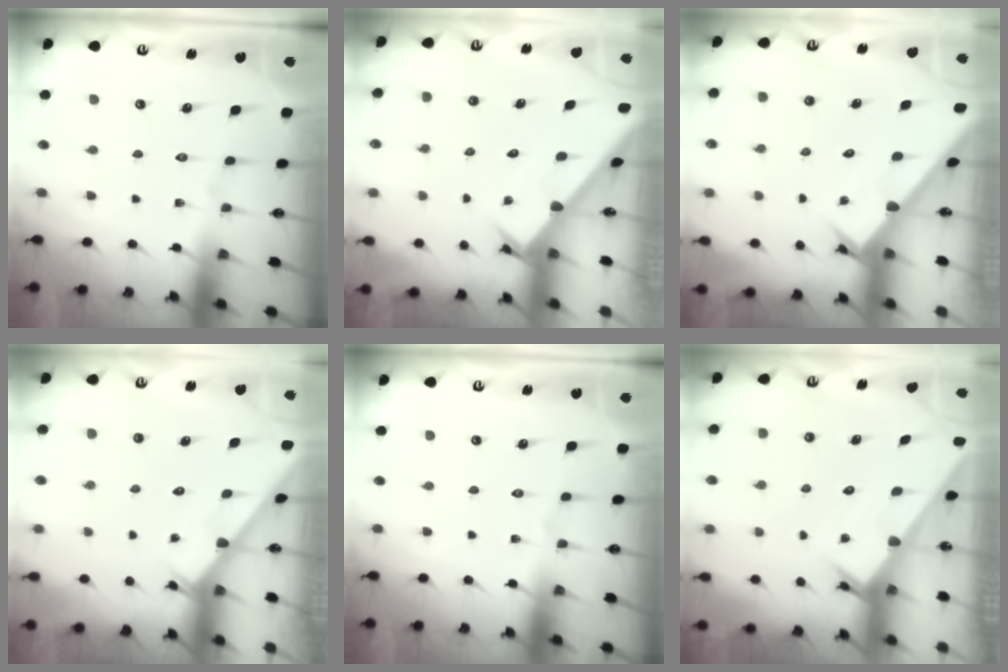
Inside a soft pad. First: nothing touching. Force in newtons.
{"total": 2.4, "press": 2.4, "slide": 0.1}
{"total": 2.5, "press": 2.5, "slide": 0.3}
{"total": 2.4, "press": 2.4, "slide": 0.2}
{"total": 0.0}
{"total": 2.5, "press": 2.5, "slide": 0.1}